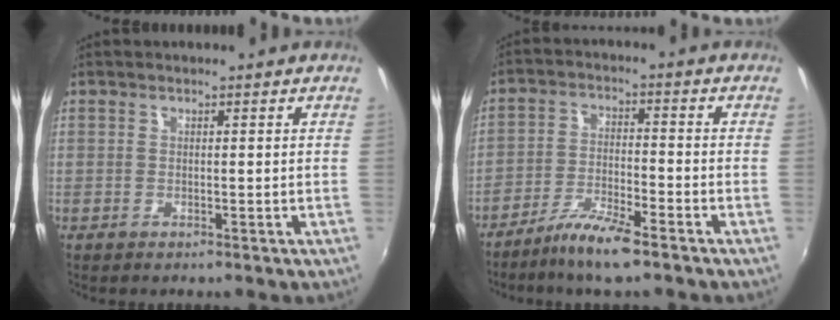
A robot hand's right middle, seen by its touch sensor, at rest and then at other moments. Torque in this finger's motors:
{"motor_torque": [-0.27, -0.31, 0.19, 0.01]}